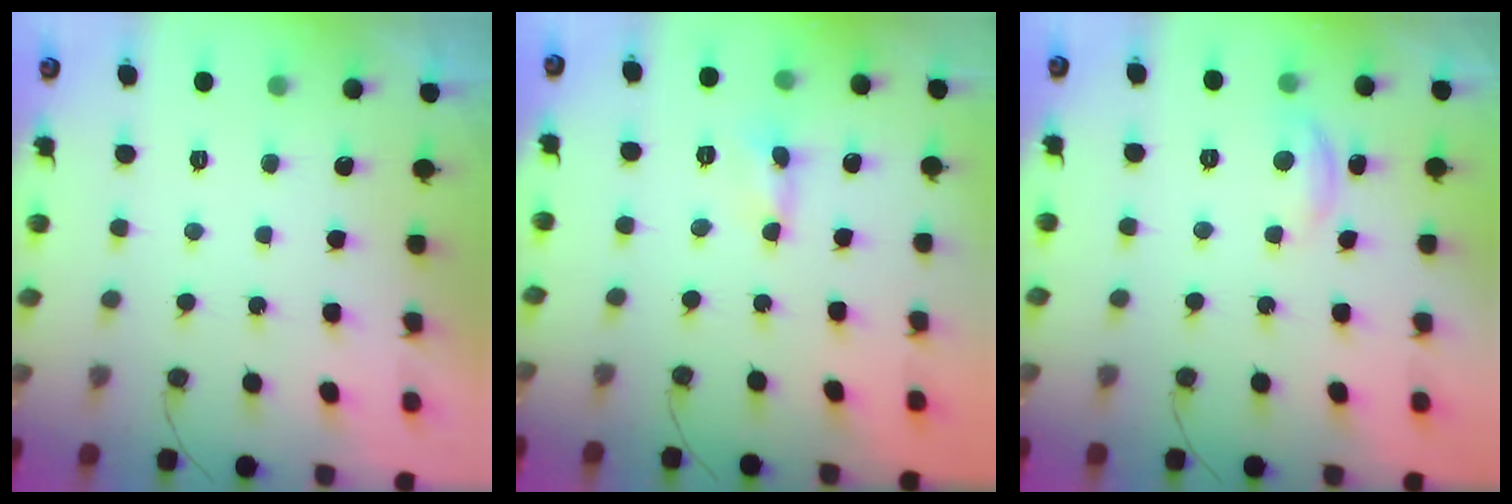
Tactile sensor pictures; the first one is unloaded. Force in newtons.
{"total": 0.0}
{"total": 4.5, "press": 4.5, "slide": 0.3}